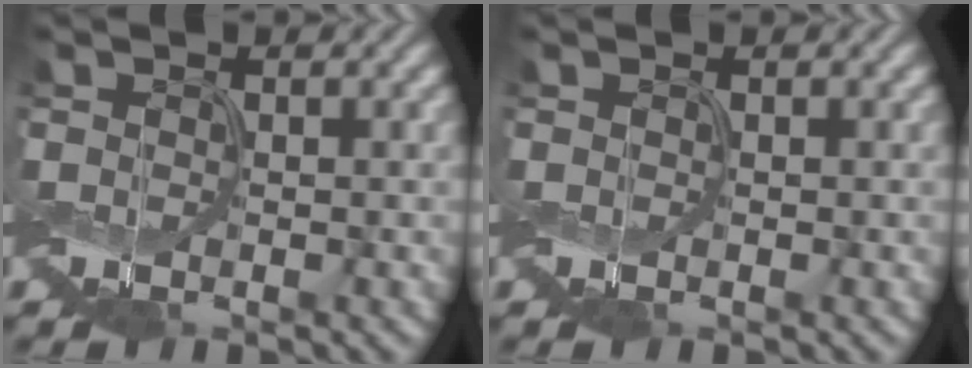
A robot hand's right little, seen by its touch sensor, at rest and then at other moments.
{"total": 0.0}